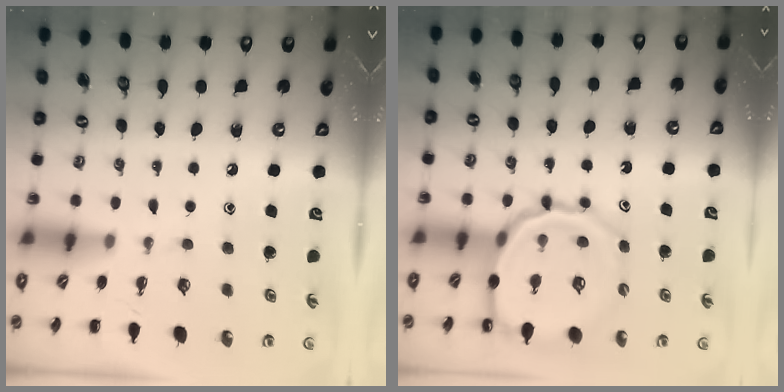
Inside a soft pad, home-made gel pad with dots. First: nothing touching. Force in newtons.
{"total": 16.4, "press": 16.2, "slide": 2.3}